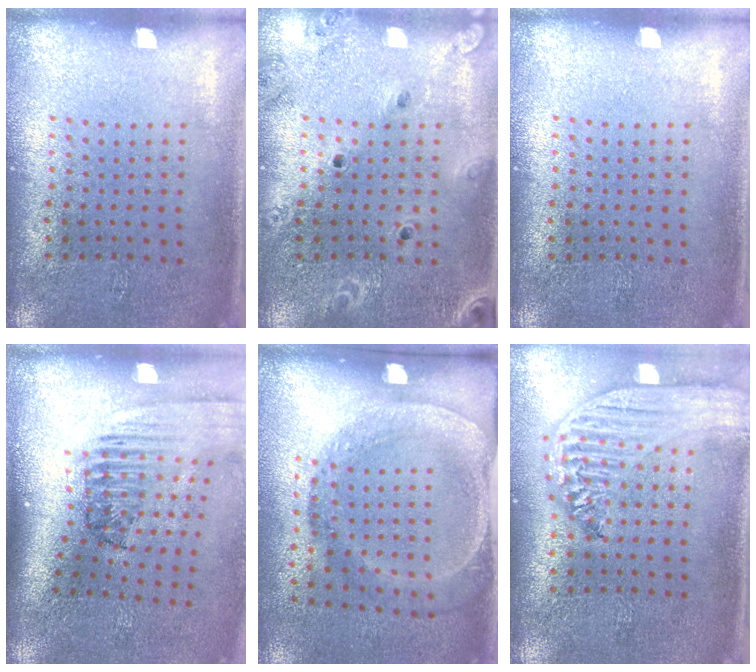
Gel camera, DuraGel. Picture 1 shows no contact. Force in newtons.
{"total": 1.9, "press": 1.8, "slide": 0.7}
{"total": 0.0}
{"total": 2.4, "press": 1.7, "slide": 1.7}
{"total": 1.8, "press": 1.2, "slide": 1.4}
{"total": 2.7, "press": 2.2, "slide": 1.5}